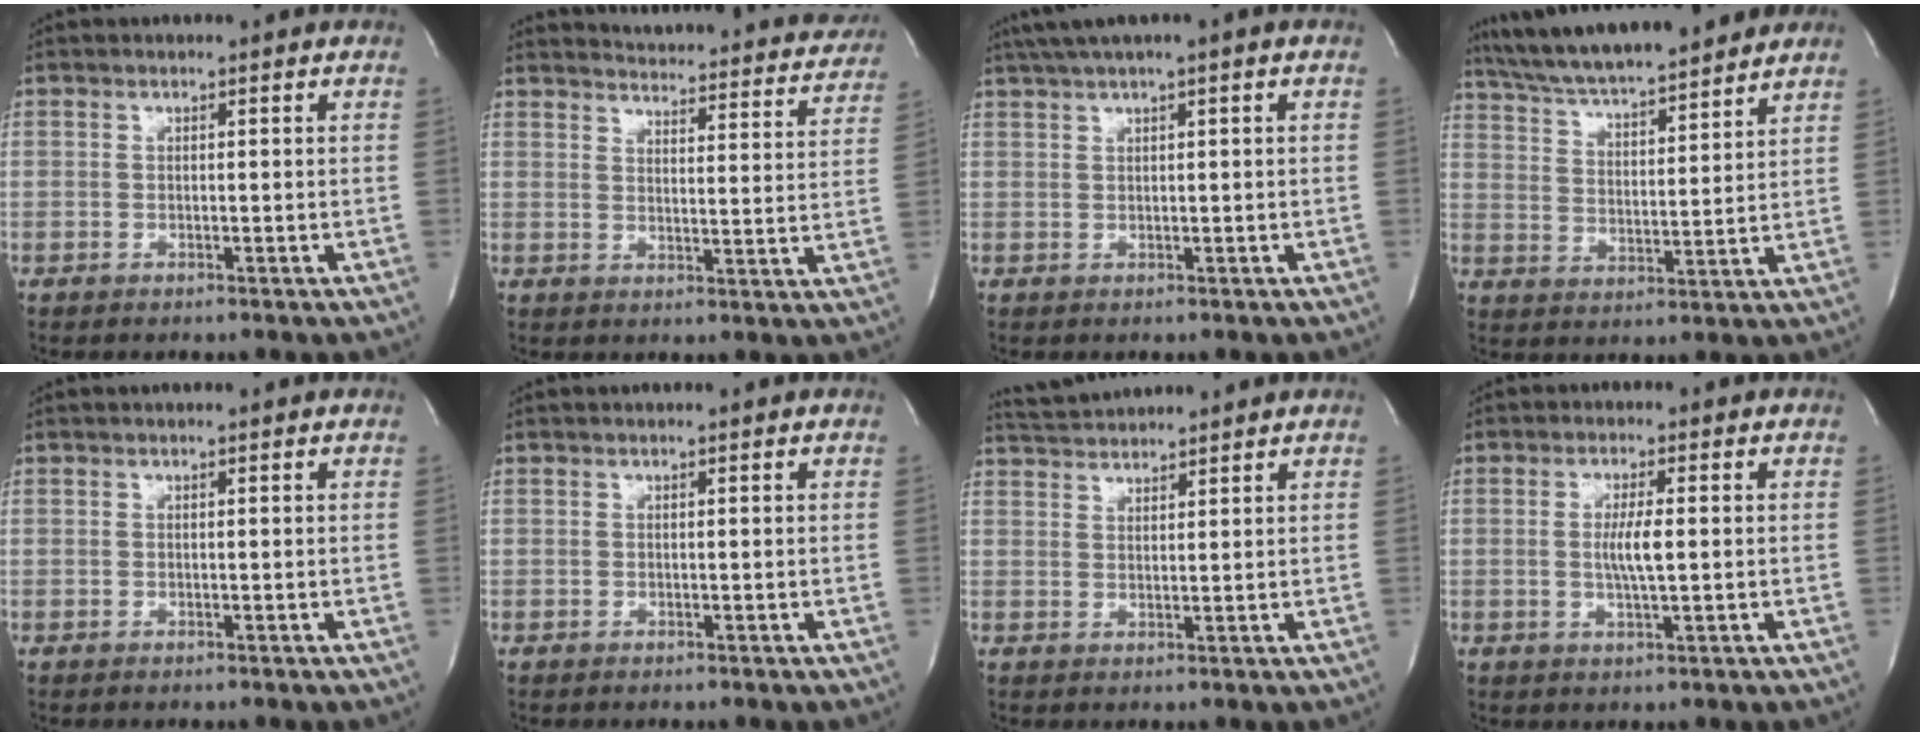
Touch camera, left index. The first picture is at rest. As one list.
[{"total": 23.8, "force": [22.8, 3.5, 5.6], "torque": [-0.078, -0.070, 0.260]}, {"total": 4.2, "force": [2.5, -0.4, 3.4], "torque": [-0.073, 0.020, 0.047]}, {"total": 18.2, "force": [16.2, 2.0, 8.2], "torque": [-0.142, 0.025, 0.257]}, {"total": 1.3, "force": [1.2, 0.0, 0.4], "torque": [-0.013, 0.010, 0.015]}, {"total": 1.1, "force": [1.1, 0.0, 0.3], "torque": [-0.011, 0.009, 0.013]}, {"total": 5.7, "force": [5.6, -0.3, 0.9], "torque": [-0.027, 0.025, 0.097]}, {"total": 4.1, "force": [0.0, 0.3, 4.1], "torque": [-0.078, -0.005, 0.002]}]